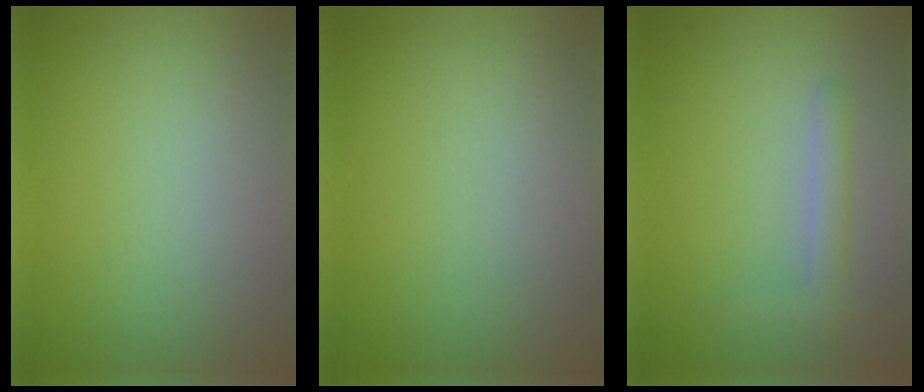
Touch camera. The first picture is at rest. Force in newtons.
{"total": 0.0}
{"total": 1.8, "press": 1.8, "slide": 0.1}